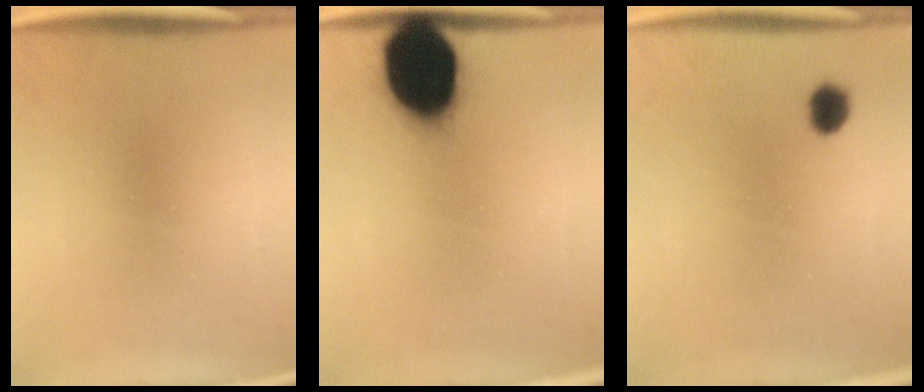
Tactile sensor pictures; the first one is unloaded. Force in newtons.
{"total": 20.1}
{"total": 2.7}